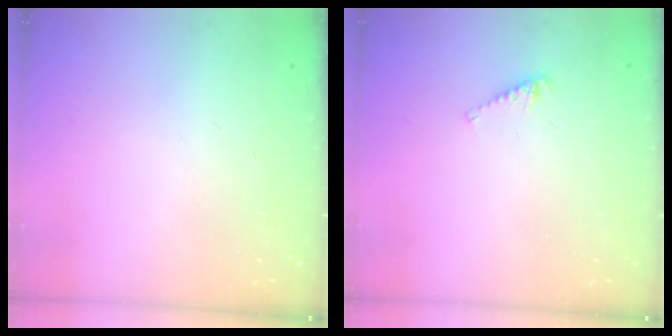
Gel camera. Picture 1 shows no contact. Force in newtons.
{"total": 3.7, "press": 3.7, "slide": 0.4}